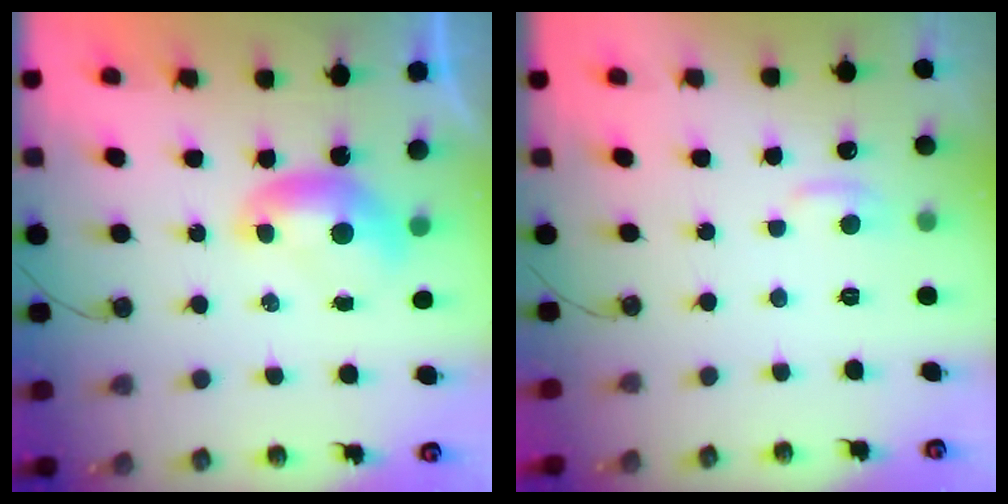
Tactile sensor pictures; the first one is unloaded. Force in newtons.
{"total": 1.2, "press": 0.9, "slide": 0.8}